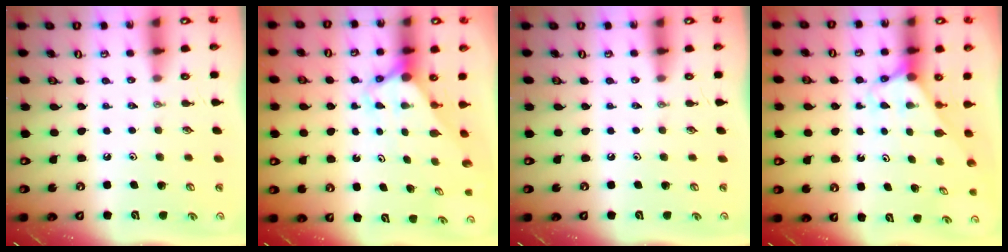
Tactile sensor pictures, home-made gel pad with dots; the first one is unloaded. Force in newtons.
{"total": 2.7, "press": 2.7, "slide": 0.2}
{"total": 0.0}
{"total": 2.6, "press": 2.6, "slide": 0.2}